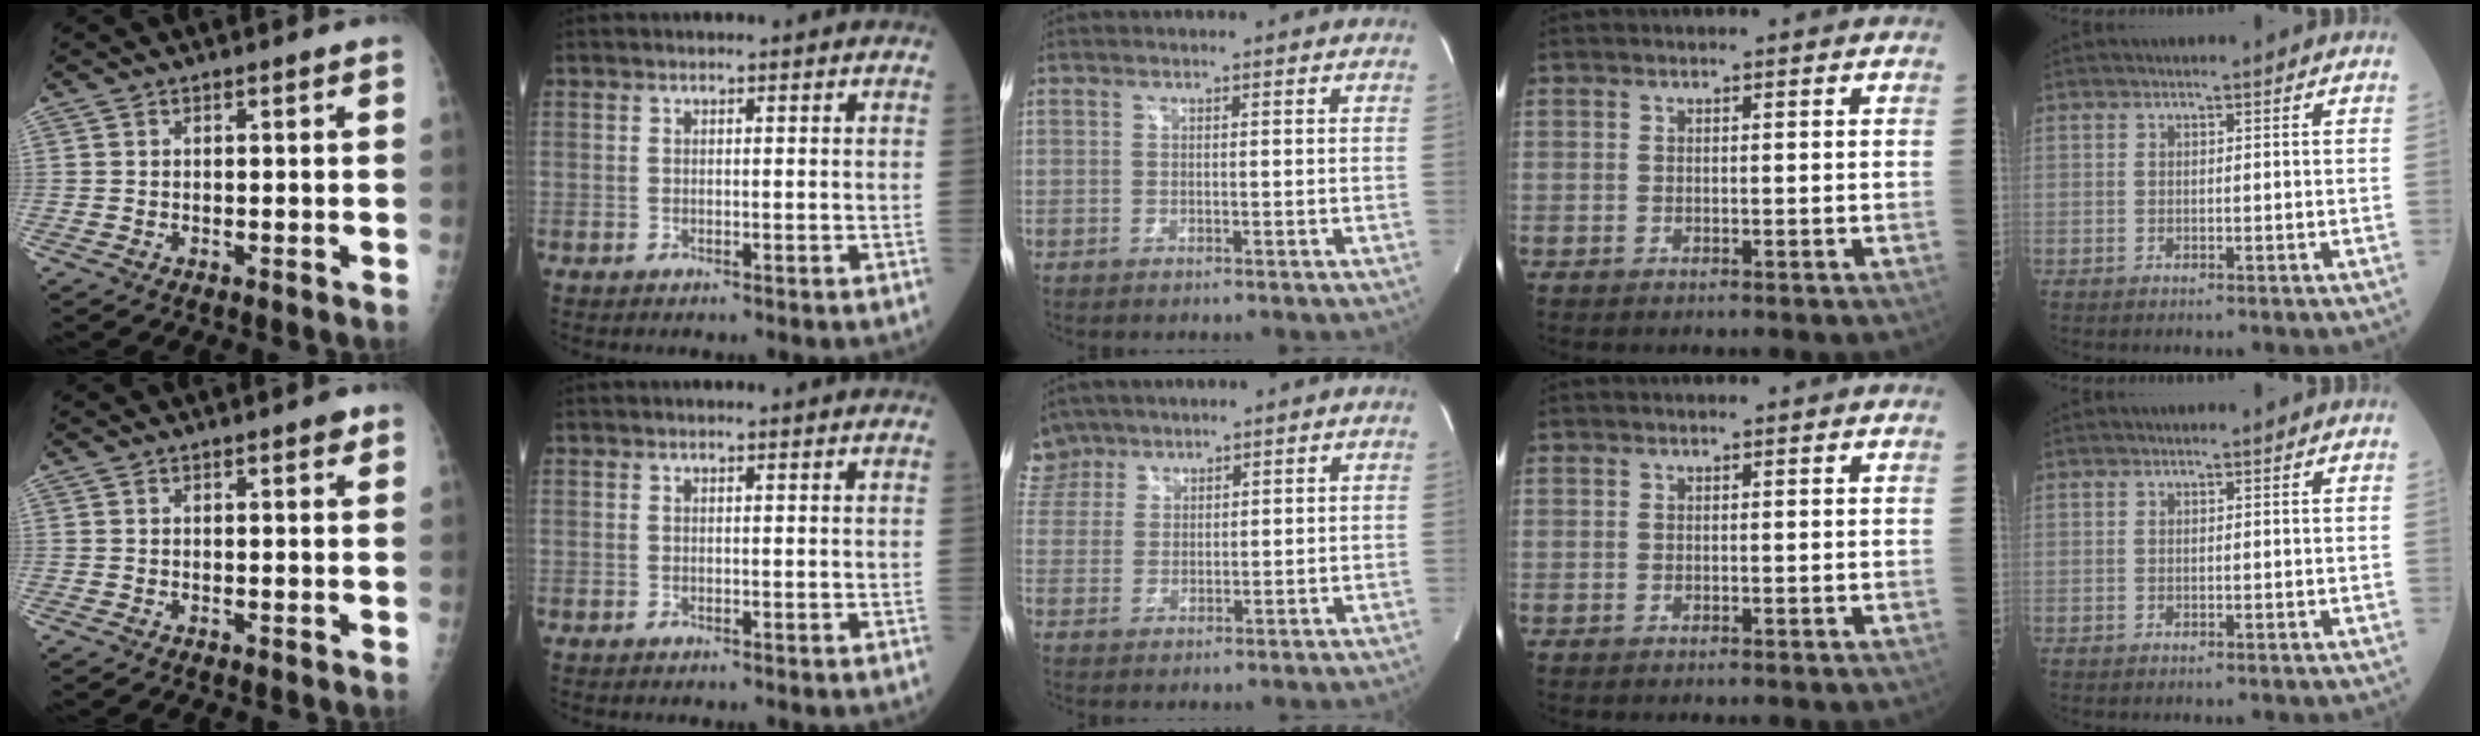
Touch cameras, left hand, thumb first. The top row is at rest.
{"thumb": {"total": 1.7, "force": [1.0, 0.5, 1.2], "torque": [-0.013, -0.002, 0.011]}, "index": {"total": 0.6, "force": [0.6, 0.0, 0.2], "torque": [-0.008, 0.005, 0.008]}, "middle": {"total": 5.9, "force": [4.9, 3.2, -0.5], "torque": [0.013, 0.008, 0.100]}}